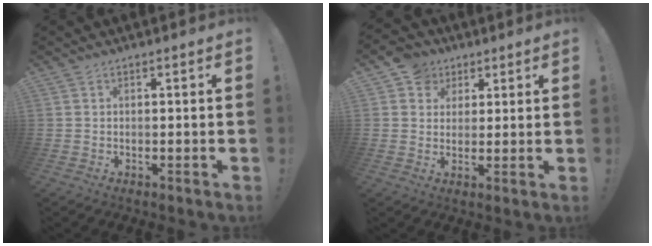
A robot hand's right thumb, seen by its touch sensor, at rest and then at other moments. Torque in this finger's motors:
{"motor_torque": [-0.08, 0.92, 0.07, -0.07, 0.01]}